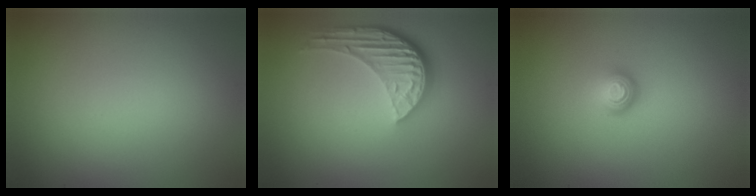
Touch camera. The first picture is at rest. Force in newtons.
{"total": 5.3, "press": 3.9, "slide": 3.5}
{"total": 1.6, "press": 1.1, "slide": 1.1}